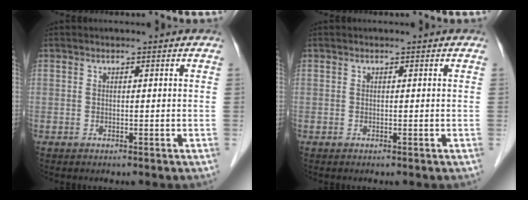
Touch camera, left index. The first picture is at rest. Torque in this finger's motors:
{"motor_torque": [0.02, 0.01, -0.01, -0.01]}